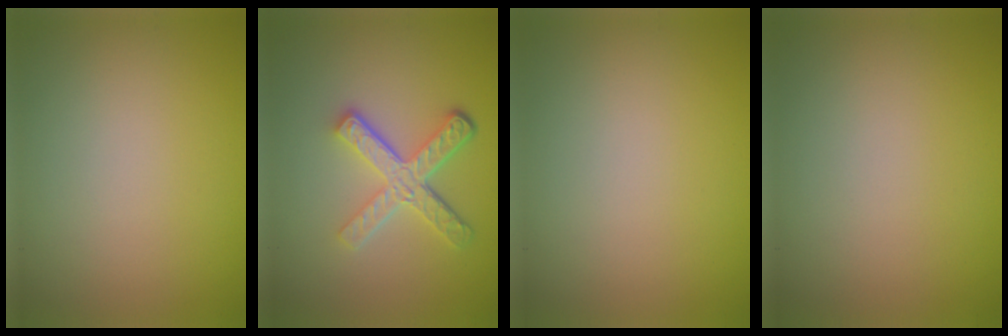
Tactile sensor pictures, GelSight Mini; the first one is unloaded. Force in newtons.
{"total": 5.0, "press": 3.6, "slide": 3.5}
{"total": 0.0}
{"total": 0.0}